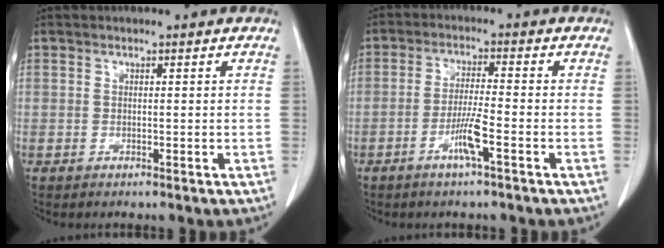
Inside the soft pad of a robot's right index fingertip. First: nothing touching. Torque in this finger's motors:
{"motor_torque": [0.03, 0.07, 0.12, 0.05]}